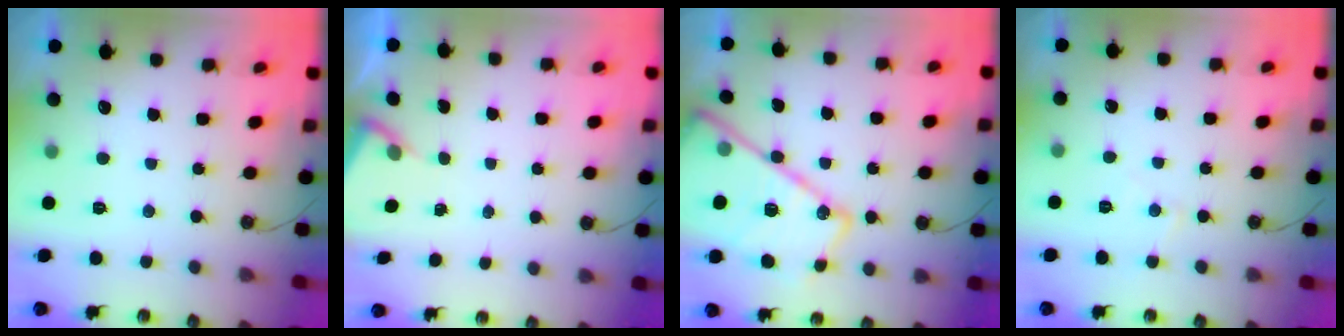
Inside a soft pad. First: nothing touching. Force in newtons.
{"total": 2.2, "press": 2.1, "slide": 0.3}
{"total": 24.0, "press": 23.9, "slide": 1.9}
{"total": 4.4, "press": 4.3, "slide": 0.7}